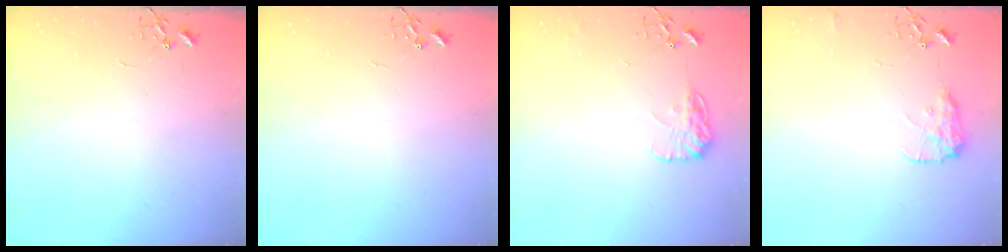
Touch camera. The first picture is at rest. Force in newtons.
{"total": 0.0}
{"total": 11.4, "press": 11.3, "slide": 0.4}
{"total": 9.8, "press": 9.8, "slide": 0.2}